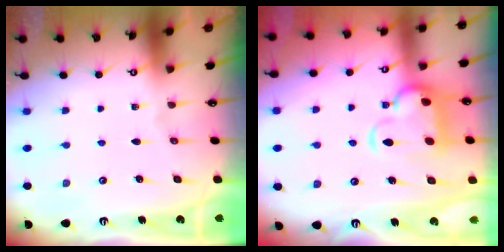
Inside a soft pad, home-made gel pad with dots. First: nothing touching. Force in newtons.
{"total": 6.3, "press": 6.0, "slide": 1.8}